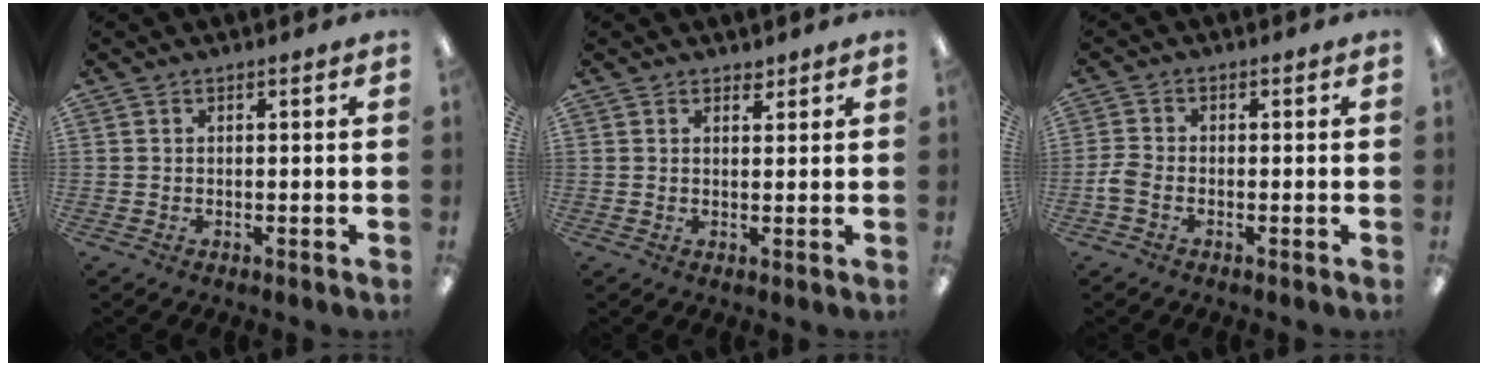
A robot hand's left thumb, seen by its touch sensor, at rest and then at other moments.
{"total": 1.8, "force": [1.5, 0.9, 0.5], "torque": [-0.003, -0.004, 0.027]}
{"total": 2.8, "force": [-1.0, 1.6, 2.0], "torque": [-0.047, 0.001, -0.020]}